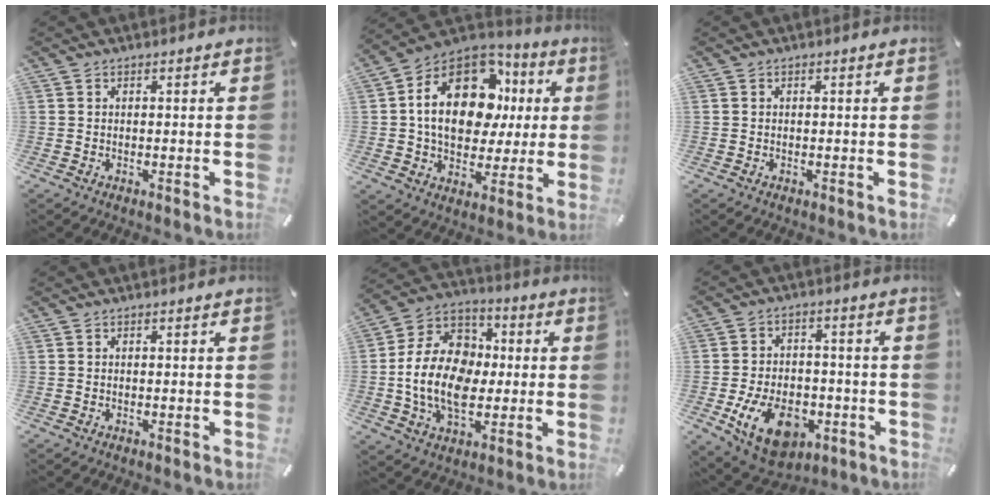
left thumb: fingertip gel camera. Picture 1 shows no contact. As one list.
[{"total": 20.7, "force": [4.3, 14.5, 14.1], "torque": [-0.239, -0.007, 0.076]}, {"total": 0.0}, {"total": 0.0}, {"total": 16.6, "force": [-2.5, 12.4, 10.7], "torque": [-0.231, 0.019, -0.047]}, {"total": 14.3, "force": [-5.4, 9.2, 9.5], "torque": [-0.174, 0.023, -0.090]}]